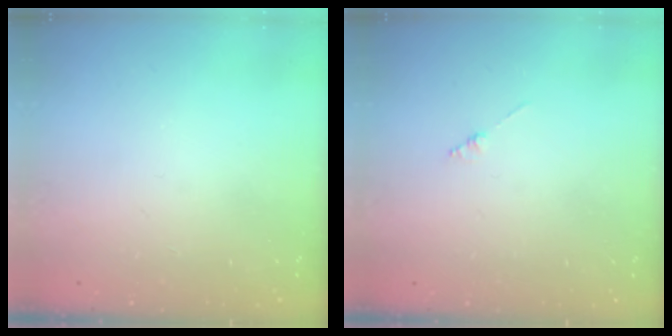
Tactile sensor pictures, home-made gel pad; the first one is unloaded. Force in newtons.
{"total": 1.3, "press": 1.3, "slide": 0.3}